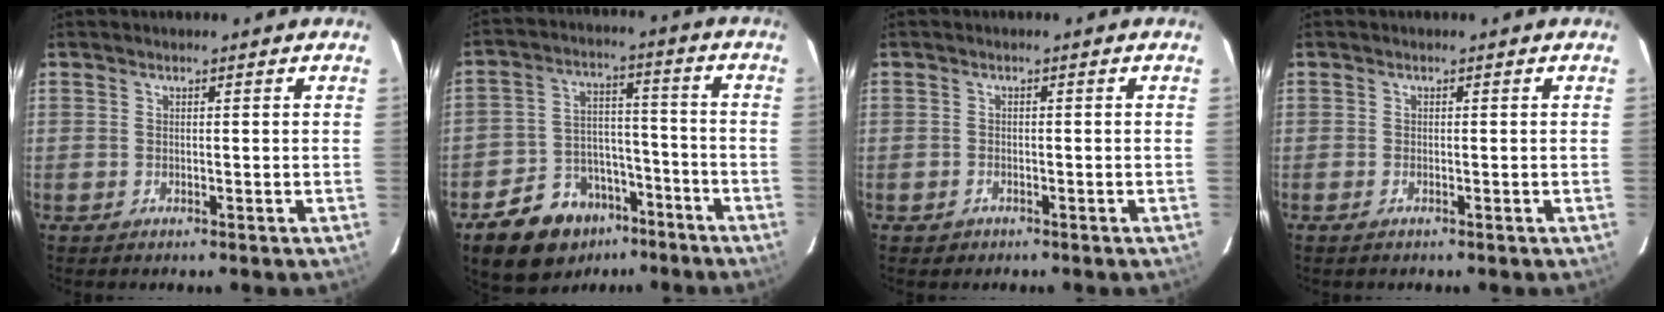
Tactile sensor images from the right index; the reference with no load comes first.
{"total": 14.3, "force": [-9.4, 9.2, 5.6], "torque": [-0.131, 0.030, -0.135]}
{"total": 1.5, "force": [-0.9, 1.2, 0.2], "torque": [-0.007, 0.003, -0.010]}
{"total": 0.8, "force": [-0.6, 0.2, 0.5], "torque": [-0.011, -0.002, -0.012]}